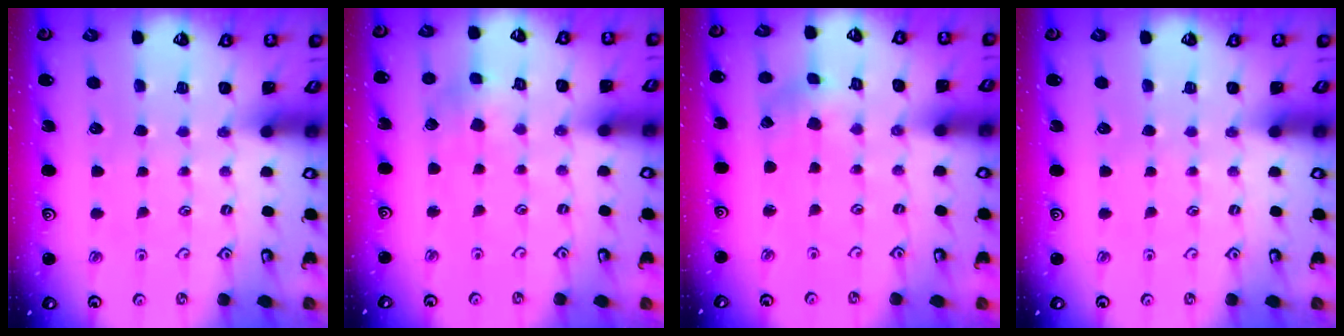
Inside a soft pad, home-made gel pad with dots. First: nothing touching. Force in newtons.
{"total": 5.4, "press": 5.4, "slide": 0.6}
{"total": 1.5, "press": 1.5, "slide": 0.3}
{"total": 0.0}